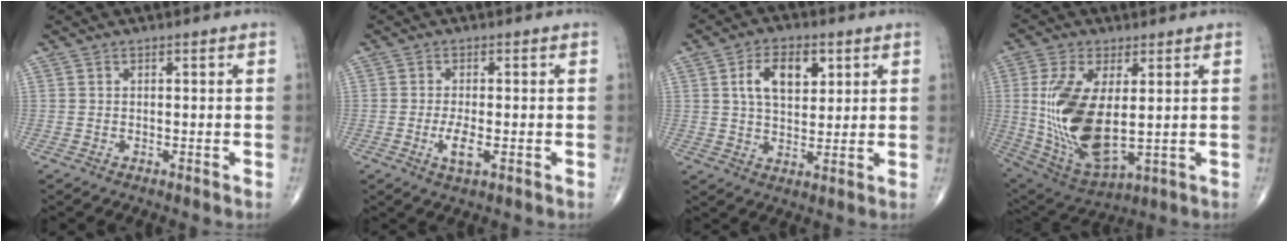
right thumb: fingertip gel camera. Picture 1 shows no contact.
{"total": 3.9, "force": [-1.1, 1.3, 3.5], "torque": [-0.072, -0.005, -0.019]}
{"total": 9.1, "force": [3.1, 5.3, 6.7], "torque": [-0.094, -0.007, 0.054]}
{"total": 17.5, "force": [1.5, 7.5, 15.7], "torque": [-0.322, -0.023, 0.050]}